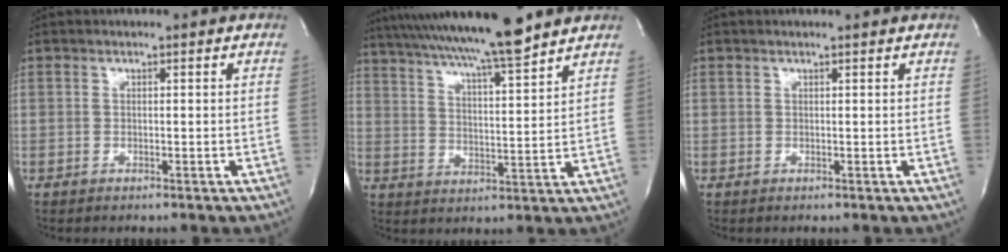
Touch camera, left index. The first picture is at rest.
{"total": 16.9, "force": [14.6, -0.4, 8.6], "torque": [-0.152, 0.015, 0.229]}
{"total": 1.3, "force": [1.2, -0.2, 0.5], "torque": [-0.012, 0.006, 0.018]}